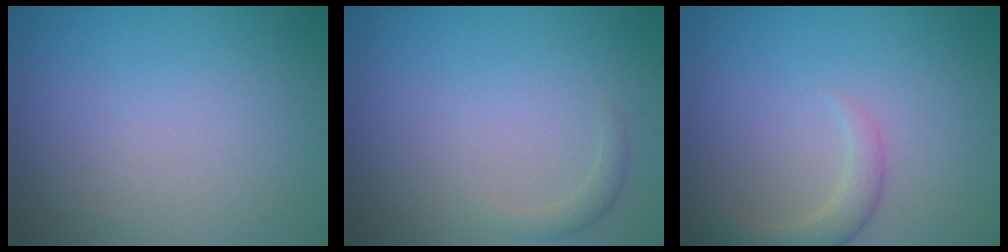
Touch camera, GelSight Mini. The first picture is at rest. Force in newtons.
{"total": 1.1, "press": 1.1, "slide": 0.0}
{"total": 2.6, "press": 2.5, "slide": 0.4}